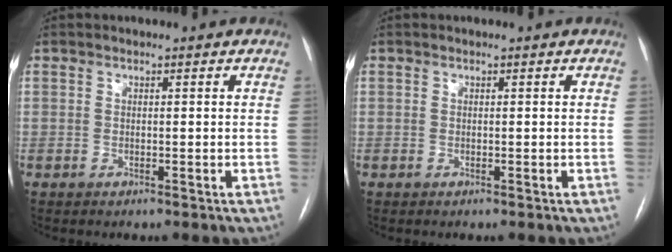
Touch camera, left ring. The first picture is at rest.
{"total": 0.0}